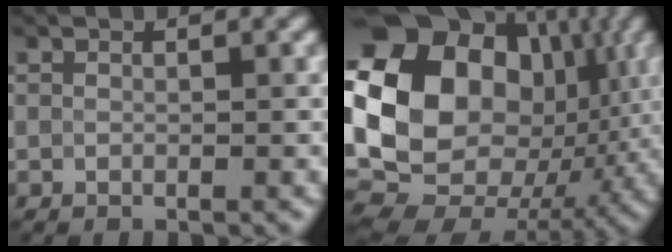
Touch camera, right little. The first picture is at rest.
{"total": 18.1, "force": [2.3, 14.1, 11.2], "torque": [-0.202, 0.011, 0.055]}